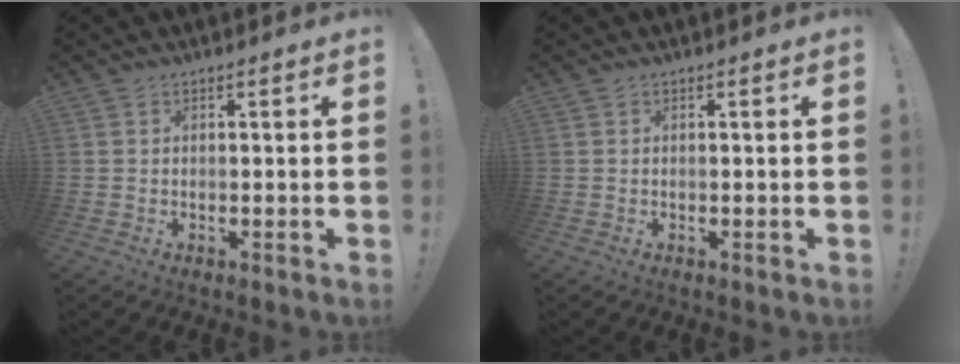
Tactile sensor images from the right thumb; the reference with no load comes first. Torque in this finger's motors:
{"motor_torque": [-0.01, 0.00, 0.01, -0.01, 0.00]}